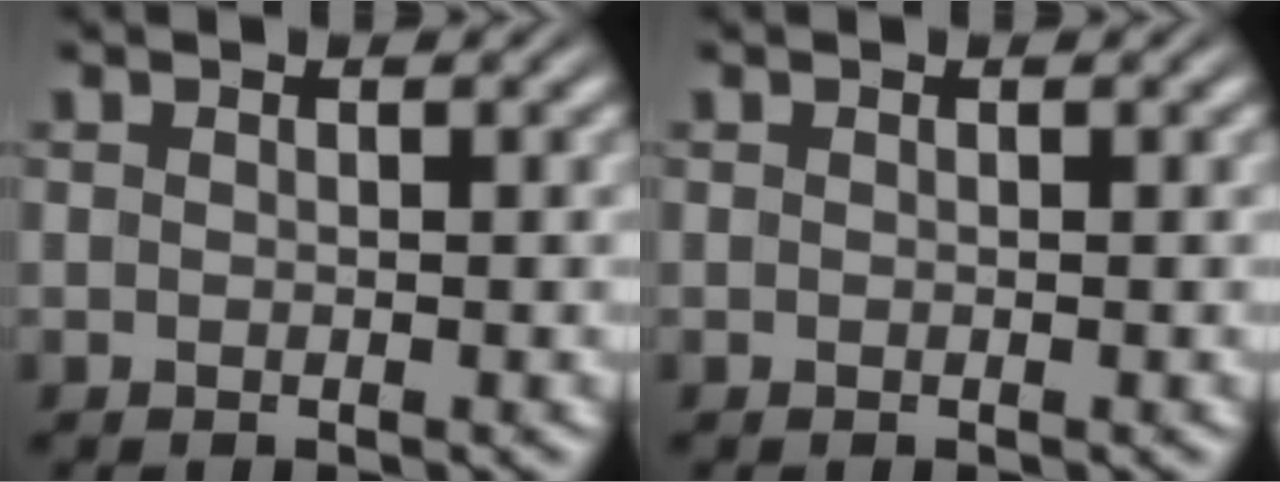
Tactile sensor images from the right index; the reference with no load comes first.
{"total": 0.0}